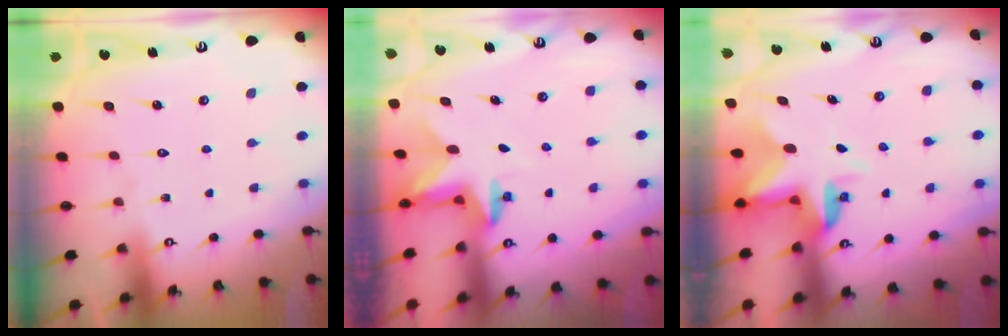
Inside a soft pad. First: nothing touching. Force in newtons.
{"total": 2.4, "press": 2.3, "slide": 0.4}
{"total": 4.4, "press": 4.4, "slide": 0.3}